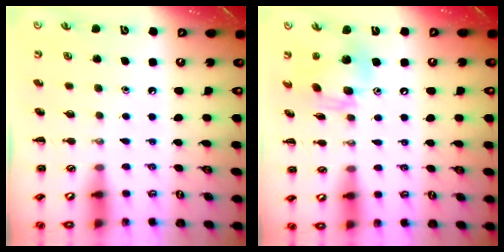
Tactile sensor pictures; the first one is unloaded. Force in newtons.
{"total": 13.1, "press": 12.6, "slide": 3.6}